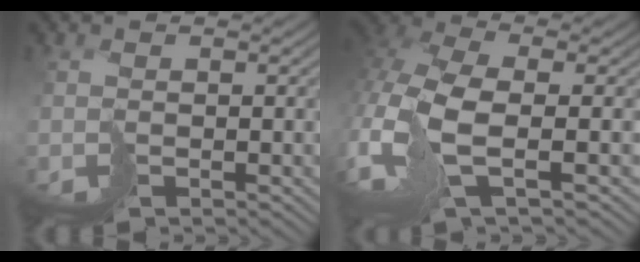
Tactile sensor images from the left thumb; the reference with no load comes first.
{"total": 10.2, "force": [-2.5, 4.1, 8.9], "torque": [-0.228, -0.012, -0.057]}